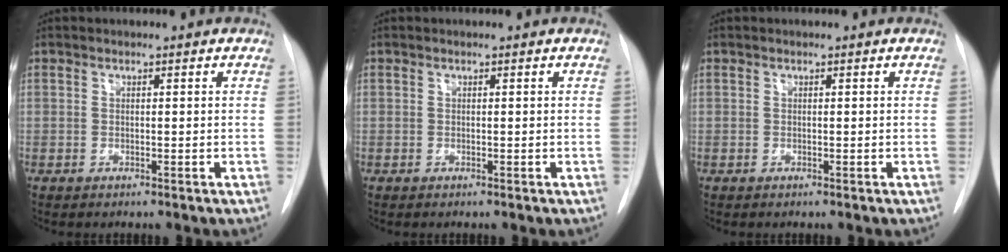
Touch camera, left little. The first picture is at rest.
{"total": 0.0}
{"total": 0.0}